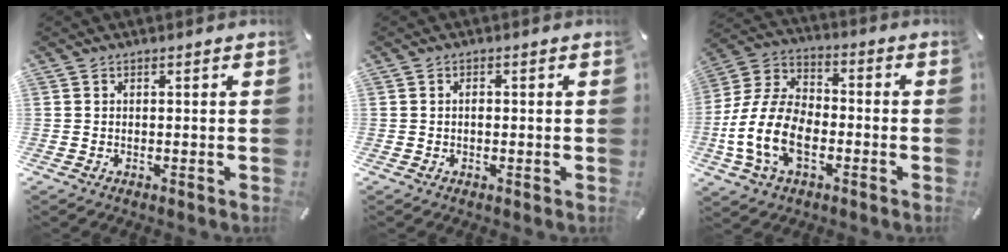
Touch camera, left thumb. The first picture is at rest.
{"total": 1.1, "force": [-0.1, 0.7, 0.8], "torque": [-0.018, 0.002, -0.003]}
{"total": 14.6, "force": [-5.0, 9.6, 9.8], "torque": [-0.231, 0.014, -0.095]}